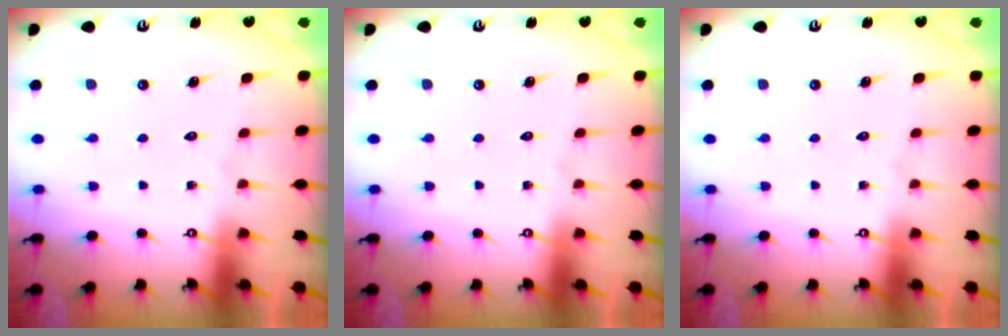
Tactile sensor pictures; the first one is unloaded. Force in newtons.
{"total": 0.0}
{"total": 0.0}